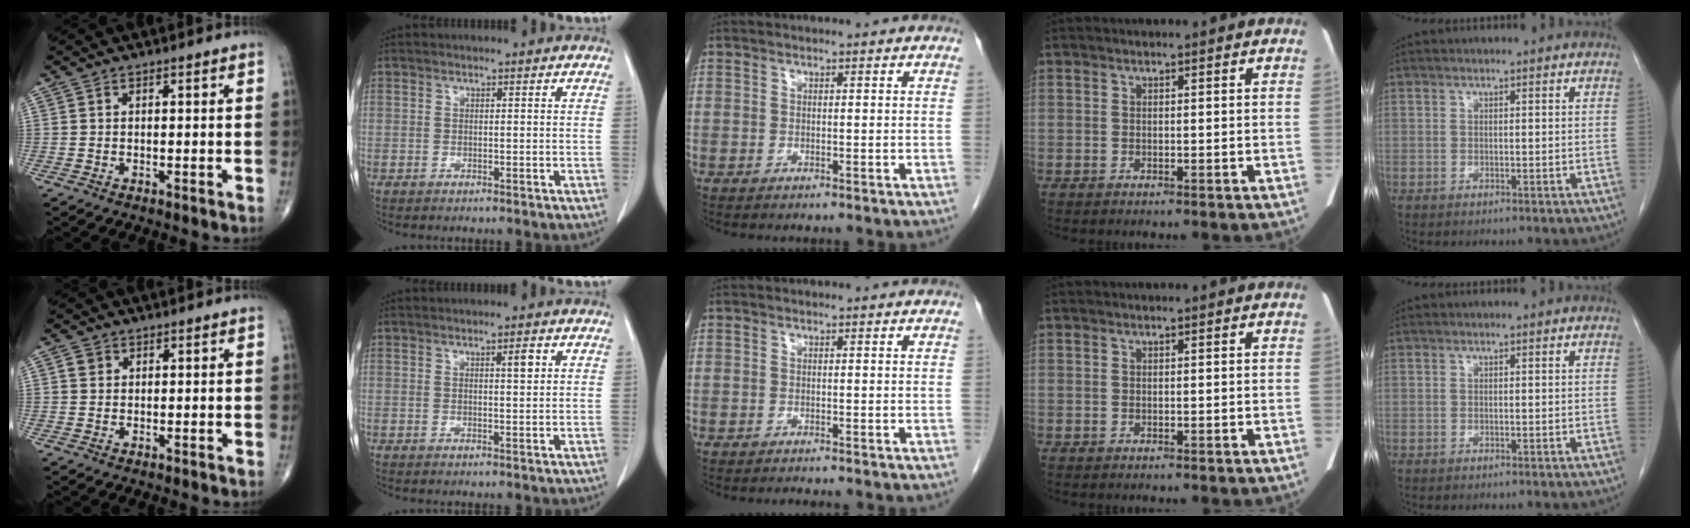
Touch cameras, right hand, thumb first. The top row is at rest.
{"thumb": {"total": 1.7, "force": [0.6, 1.5, 0.6], "torque": [-0.003, 0.000, 0.007]}, "index": {"total": 1.7, "force": [0.7, 0.2, 1.6], "torque": [-0.026, 0.000, 0.011]}, "middle": {"total": 1.0, "force": [-1.0, -0.1, 0.2], "torque": [-0.005, -0.003, -0.012]}}